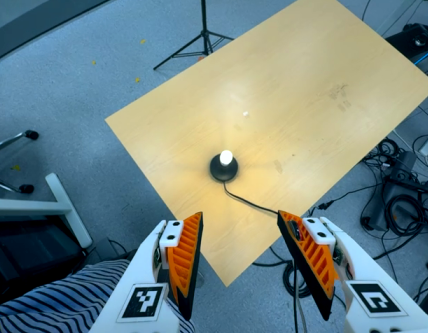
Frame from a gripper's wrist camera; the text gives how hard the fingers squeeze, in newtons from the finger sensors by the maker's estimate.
{"total": 0.0}